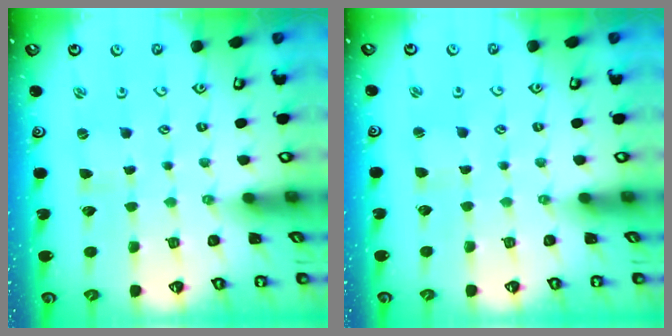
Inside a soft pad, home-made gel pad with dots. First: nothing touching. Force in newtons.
{"total": 1.1, "press": 1.0, "slide": 0.3}